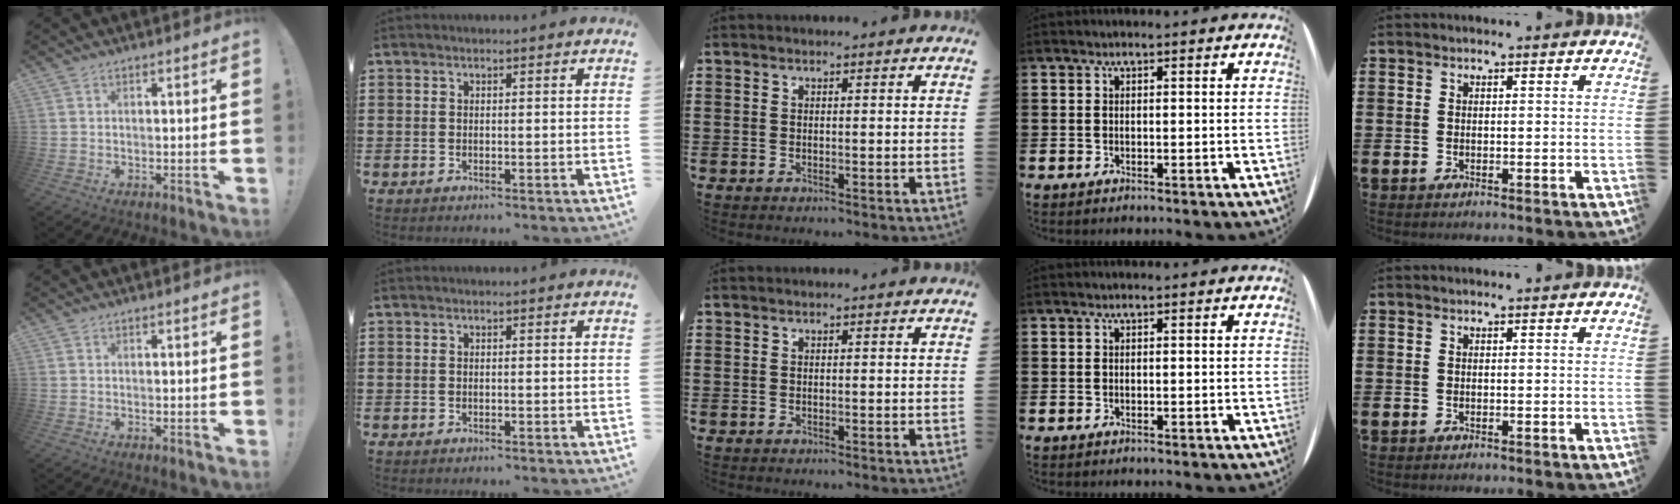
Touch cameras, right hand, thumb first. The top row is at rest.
{}